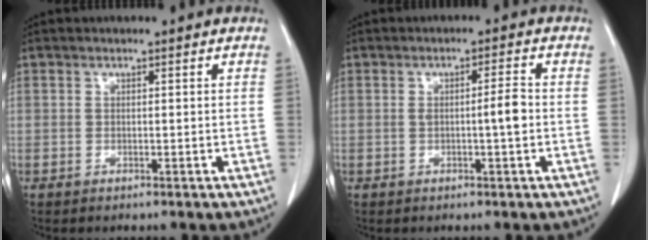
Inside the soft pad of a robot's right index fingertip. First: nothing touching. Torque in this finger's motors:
{"motor_torque": [0.10, 0.00, 0.04, 0.03]}